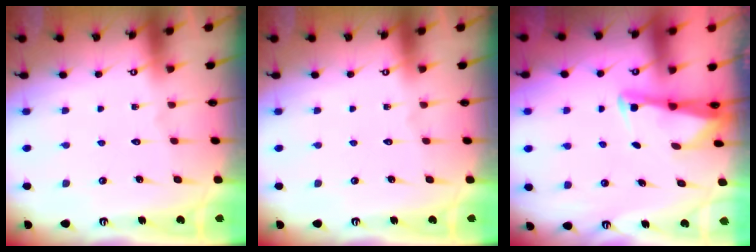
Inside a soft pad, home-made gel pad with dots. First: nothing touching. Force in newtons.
{"total": 0.0}
{"total": 2.7, "press": 2.6, "slide": 0.2}